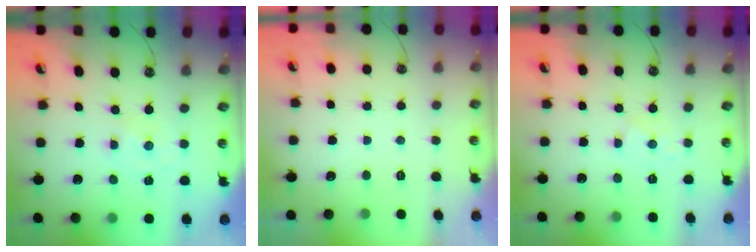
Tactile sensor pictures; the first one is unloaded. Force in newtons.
{"total": 0.0}
{"total": 6.1, "press": 6.0, "slide": 0.7}